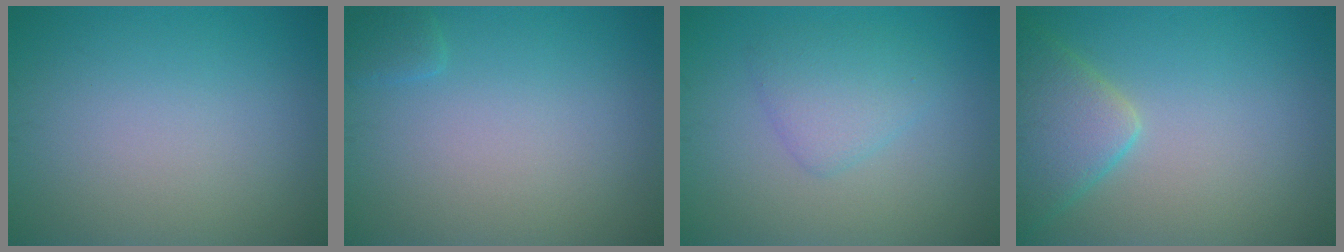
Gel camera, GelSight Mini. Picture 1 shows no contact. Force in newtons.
{"total": 0.9, "press": 0.9, "slide": 0.1}
{"total": 2.6, "press": 2.6, "slide": 0.3}
{"total": 4.7, "press": 4.7, "slide": 0.3}